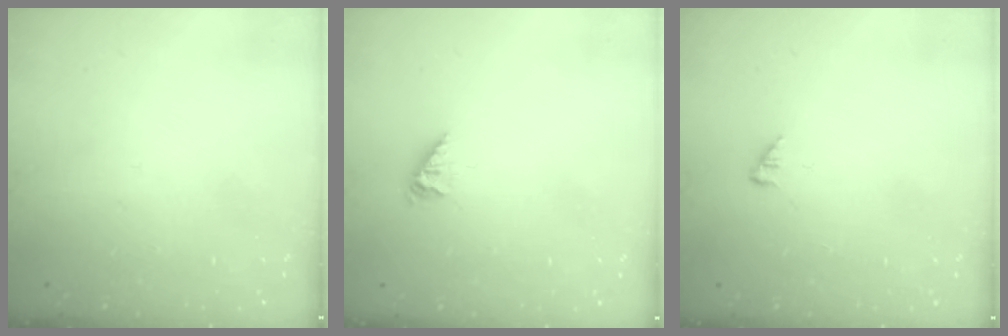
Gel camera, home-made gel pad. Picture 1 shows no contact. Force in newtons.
{"total": 1.8, "press": 1.7, "slide": 0.3}
{"total": 1.0, "press": 1.0, "slide": 0.2}